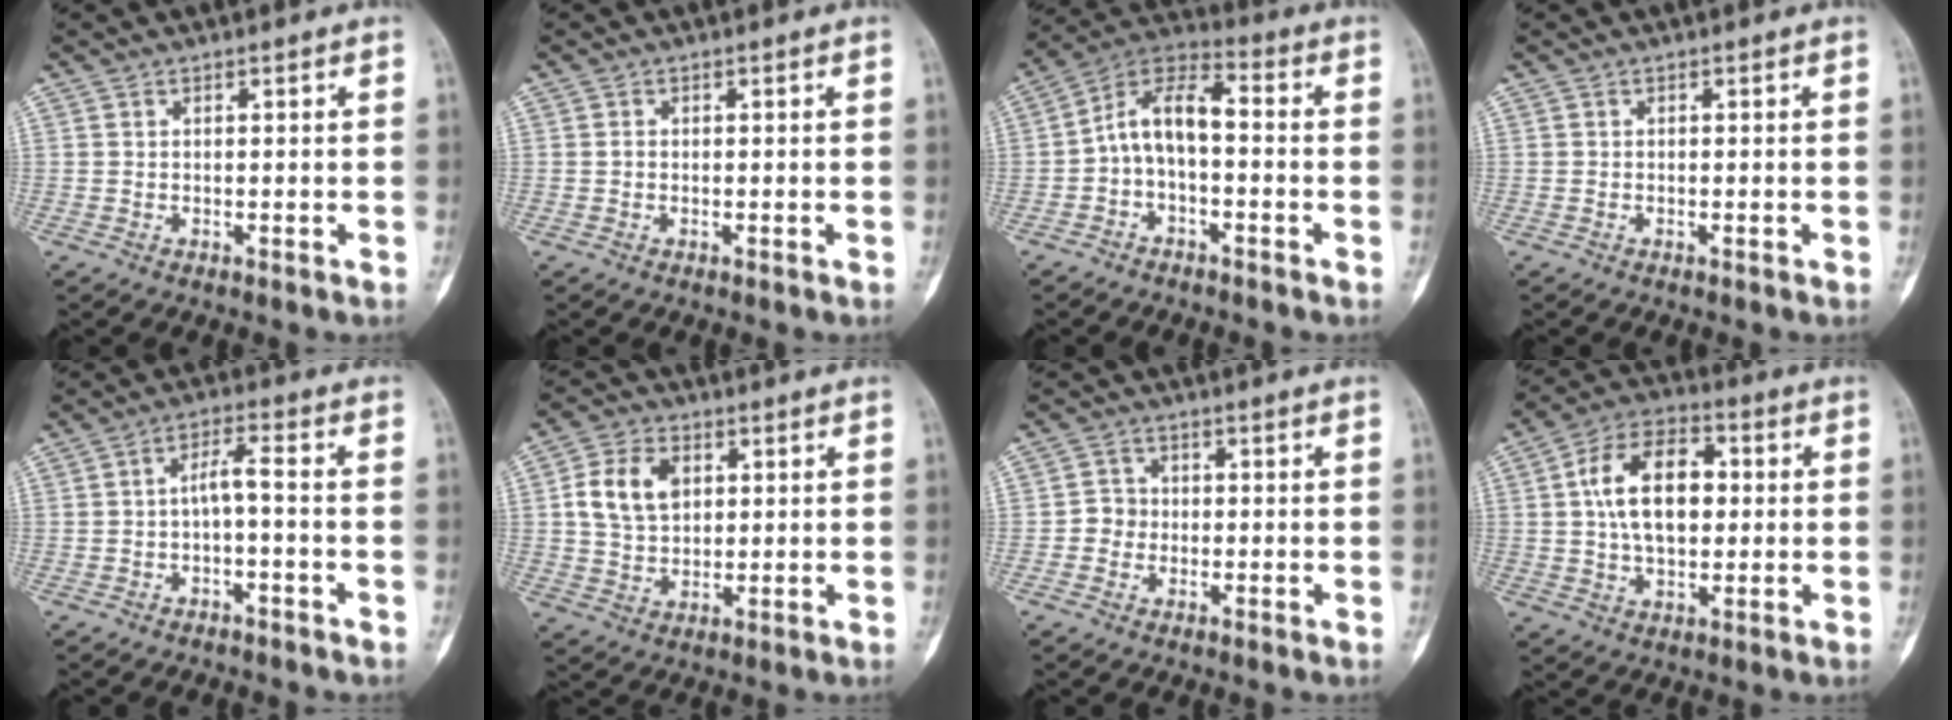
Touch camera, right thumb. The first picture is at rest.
{"total": 0.7, "force": [0.0, 0.6, 0.3], "torque": [-0.004, 0.002, -0.001]}
{"total": 9.5, "force": [-1.2, 5.1, 7.9], "torque": [-0.137, 0.048, -0.036]}
{"total": 0.0}
{"total": 4.1, "force": [-1.4, 1.1, 3.7], "torque": [-0.069, 0.033, -0.027]}
{"total": 9.6, "force": [2.2, 6.9, 6.3], "torque": [-0.104, 0.002, 0.040]}
{"total": 3.2, "force": [-0.7, 3.0, 0.9], "torque": [0.006, 0.011, -0.021]}
{"total": 14.4, "force": [1.6, 8.7, 11.3], "torque": [-0.178, 0.019, 0.021]}